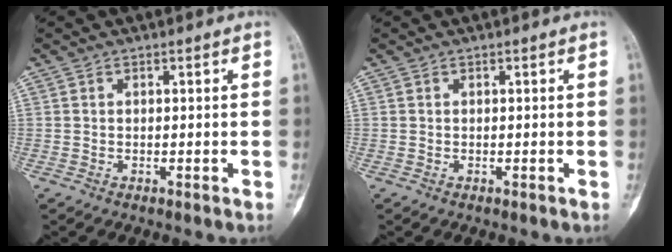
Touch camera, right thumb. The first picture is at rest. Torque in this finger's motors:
{"motor_torque": [0.01, 0.00, 0.03, -0.03, 0.00]}